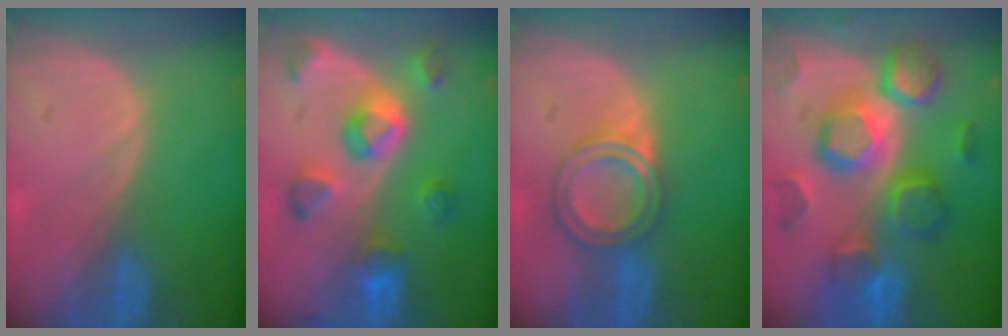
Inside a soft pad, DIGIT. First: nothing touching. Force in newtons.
{"total": 9.0, "press": 8.3, "slide": 3.4}
{"total": 6.1, "press": 5.5, "slide": 2.8}
{"total": 12.4, "press": 12.4, "slide": 1.0}